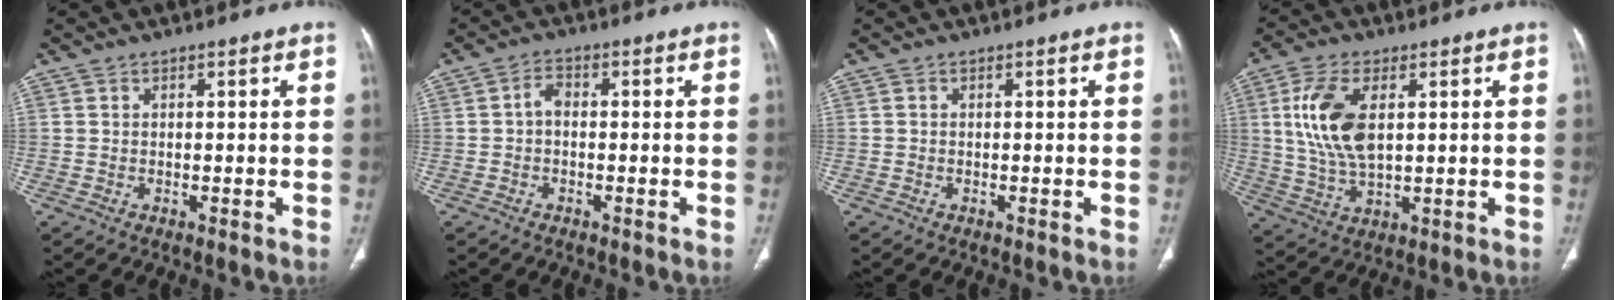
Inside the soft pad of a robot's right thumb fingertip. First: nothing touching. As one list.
[{"total": 2.4, "force": [-0.3, 1.5, 1.9], "torque": [-0.030, 0.010, -0.013]}, {"total": 0.0}, {"total": 11.9, "force": [2.6, 6.1, 9.9], "torque": [-0.203, -0.005, 0.053]}]